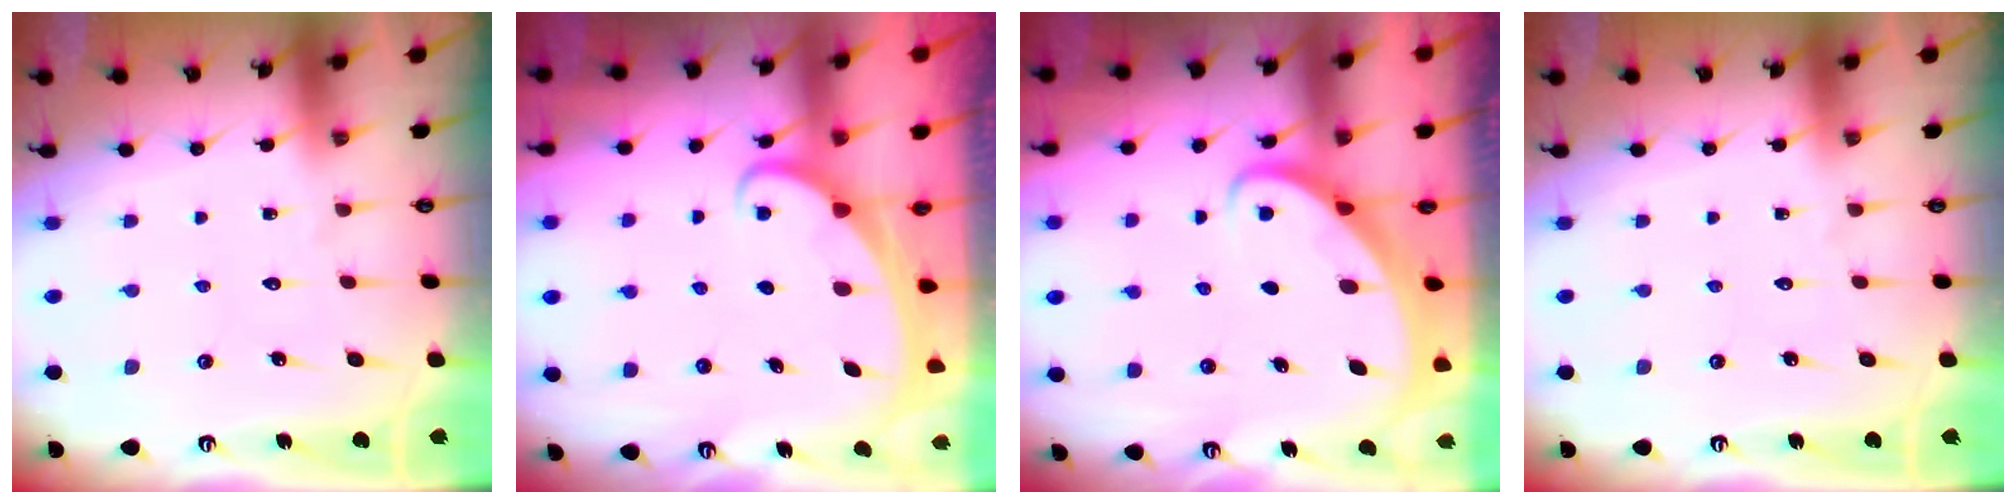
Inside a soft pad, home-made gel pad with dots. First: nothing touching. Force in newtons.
{"total": 1.9, "press": 1.9, "slide": 0.2}
{"total": 2.4, "press": 2.4, "slide": 0.3}
{"total": 0.0}